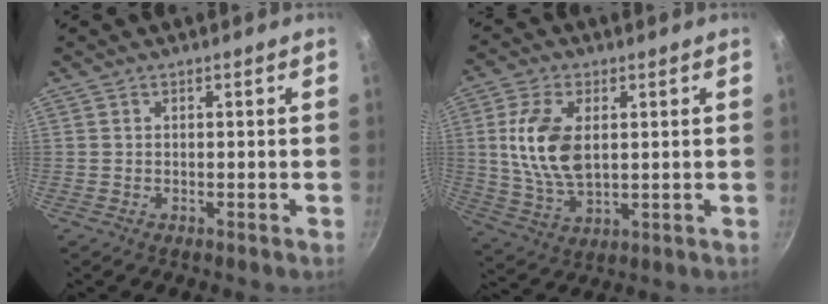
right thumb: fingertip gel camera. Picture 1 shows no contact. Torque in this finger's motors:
{"motor_torque": [0.66, 1.05, 1.62, 0.59, 0.20]}